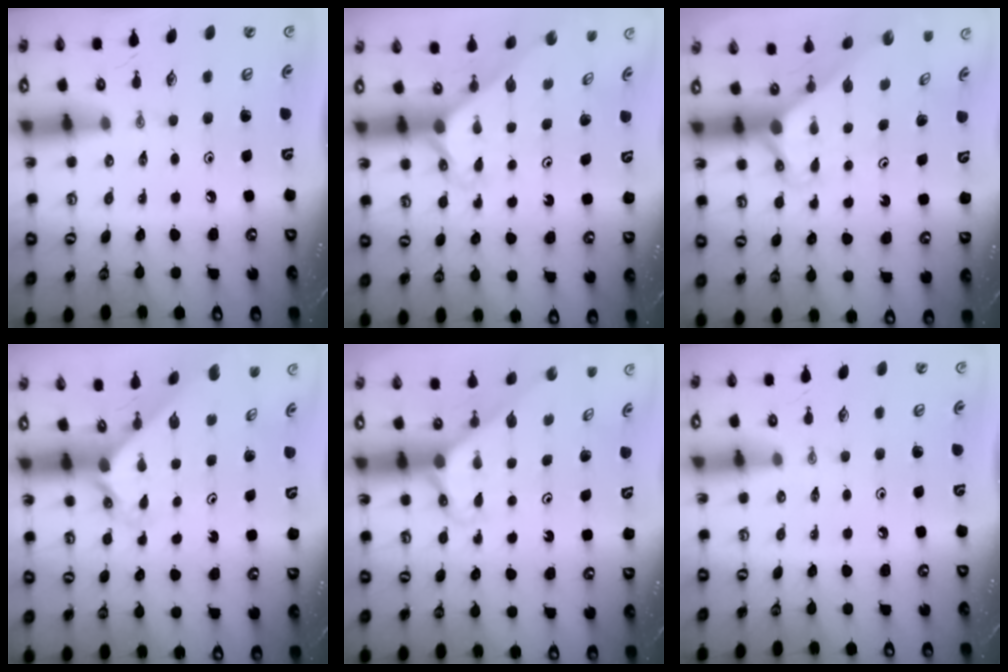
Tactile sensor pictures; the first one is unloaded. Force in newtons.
{"total": 2.3, "press": 2.3, "slide": 0.2}
{"total": 2.7, "press": 2.7, "slide": 0.0}
{"total": 2.4, "press": 2.4, "slide": 0.2}
{"total": 2.8, "press": 2.8, "slide": 0.1}
{"total": 0.0}